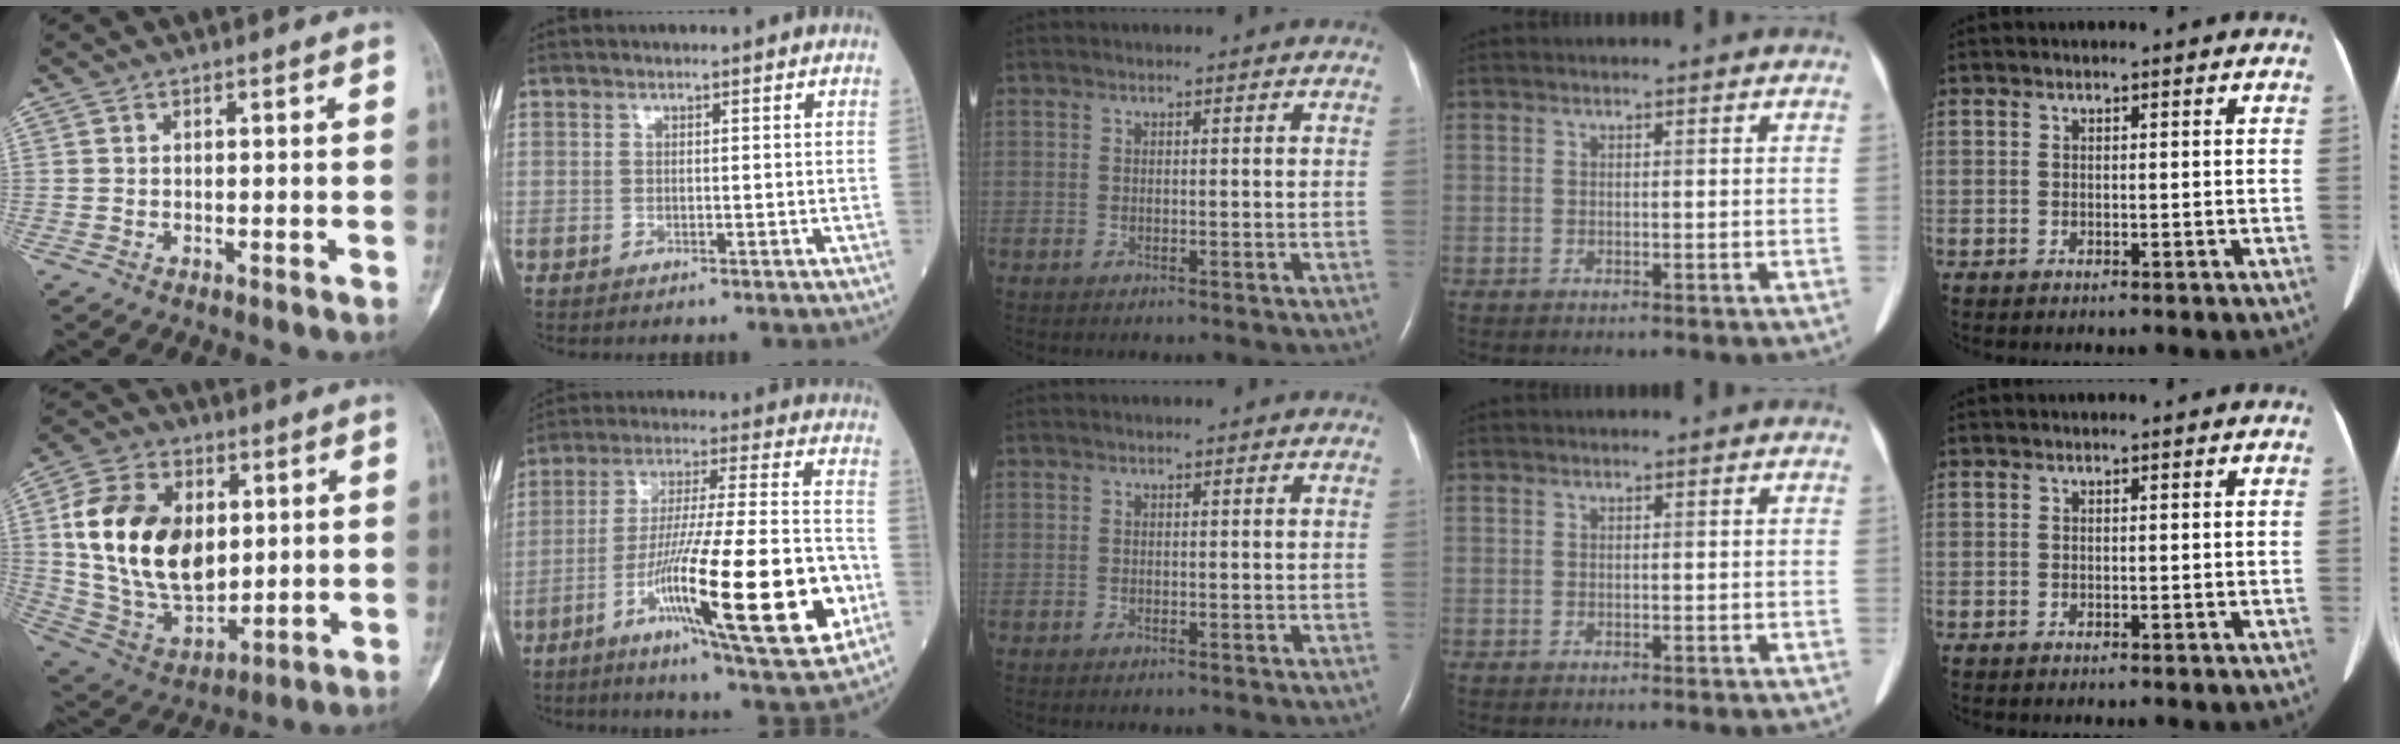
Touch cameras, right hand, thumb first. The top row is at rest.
{"thumb": {"total": 22.0, "force": [3.6, 14.4, 16.3], "torque": [-0.273, -0.016, 0.077]}, "index": {"total": 24.9, "force": [-8.3, 1.8, 23.5], "torque": [-0.371, -0.032, -0.134]}}